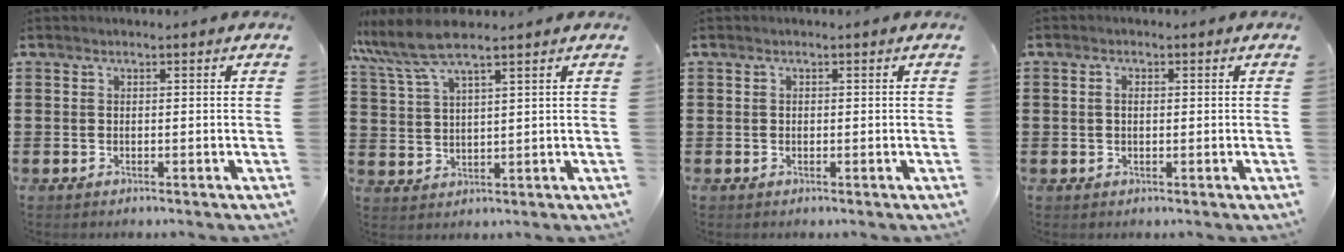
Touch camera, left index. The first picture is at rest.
{"total": 7.1, "force": [5.4, 1.3, 4.3], "torque": [-0.109, -0.011, 0.096]}
{"total": 0.5, "force": [0.0, 0.5, 0.2], "torque": [-0.005, 0.003, 0.001]}
{"total": 1.6, "force": [0.2, 0.9, 1.2], "torque": [-0.028, 0.007, 0.002]}